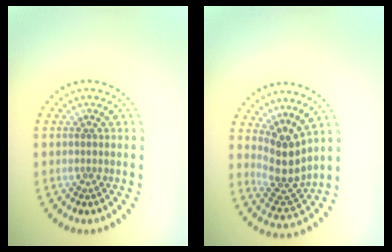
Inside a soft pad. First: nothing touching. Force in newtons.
{"total": 3.6, "press": 2.7, "slide": 2.5}